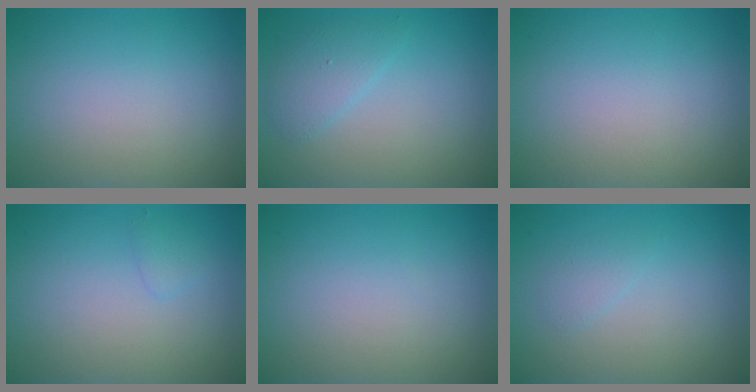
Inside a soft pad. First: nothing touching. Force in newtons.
{"total": 2.0, "press": 2.0, "slide": 0.2}
{"total": 0.0}
{"total": 0.8, "press": 0.8, "slide": 0.1}
{"total": 0.0}
{"total": 0.9, "press": 0.9, "slide": 0.1}